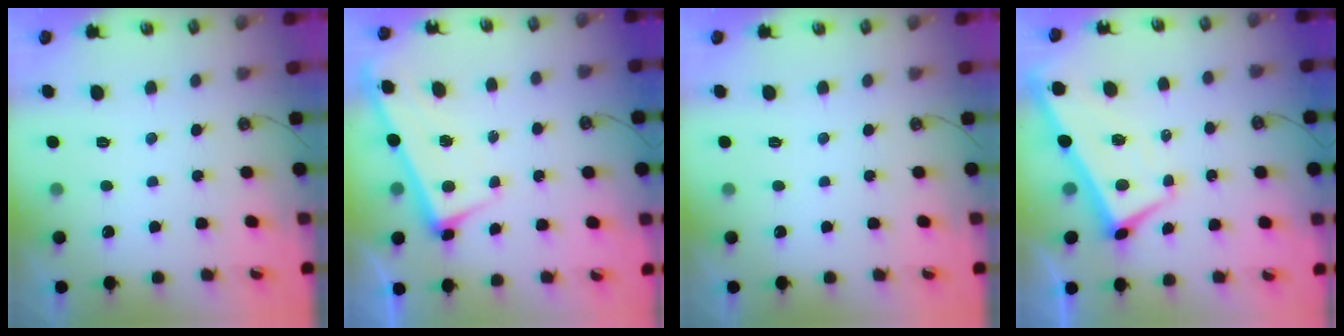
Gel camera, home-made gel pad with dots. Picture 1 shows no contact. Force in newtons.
{"total": 2.9, "press": 2.9, "slide": 0.4}
{"total": 0.0}
{"total": 3.8, "press": 3.7, "slide": 0.8}